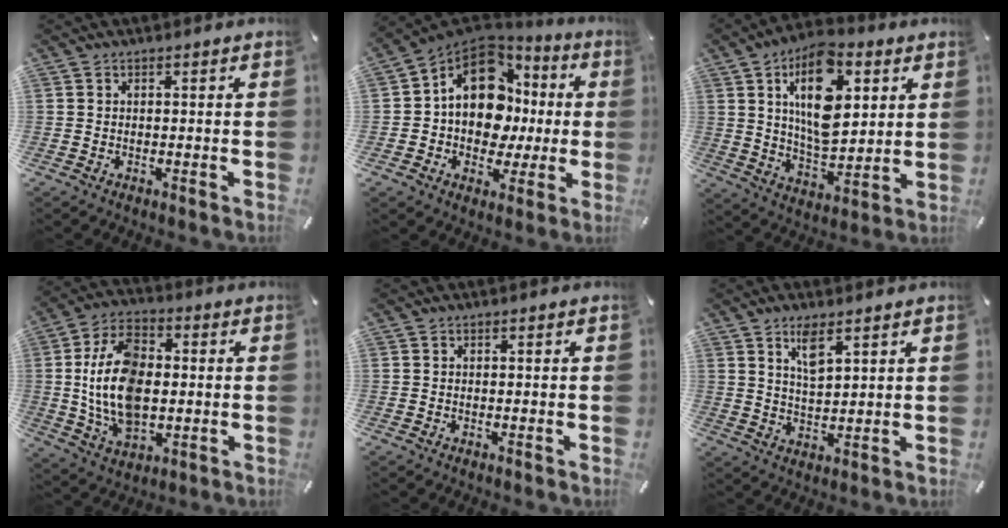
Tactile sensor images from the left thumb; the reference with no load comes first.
{"total": 15.7, "force": [0.9, 12.6, 9.3], "torque": [-0.165, -0.002, 0.020]}
{"total": 17.4, "force": [6.5, 9.8, 12.9], "torque": [-0.228, -0.014, 0.108]}
{"total": 16.7, "force": [0.2, 10.8, 12.7], "torque": [-0.274, 0.004, 0.005]}
{"total": 0.0}
{"total": 5.9, "force": [3.8, 2.0, 4.0], "torque": [-0.072, -0.015, 0.065]}